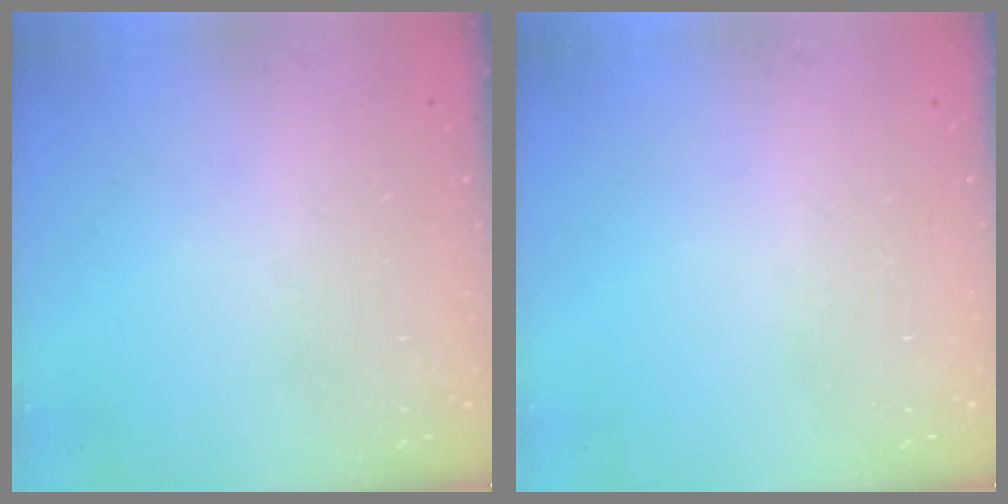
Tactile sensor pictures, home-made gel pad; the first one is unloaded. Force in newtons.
{"total": 0.0}